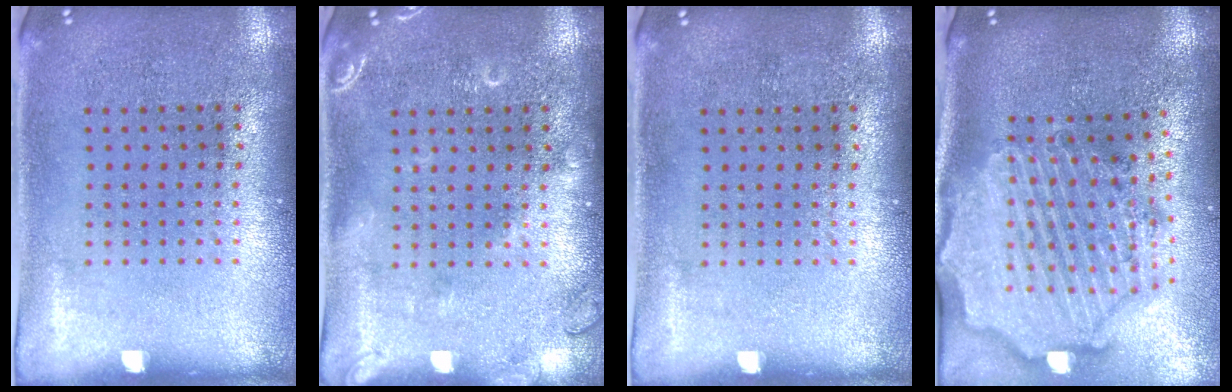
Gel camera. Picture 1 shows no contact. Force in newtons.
{"total": 2.0, "press": 2.0, "slide": 0.3}
{"total": 0.0}
{"total": 3.5, "press": 2.9, "slide": 1.9}